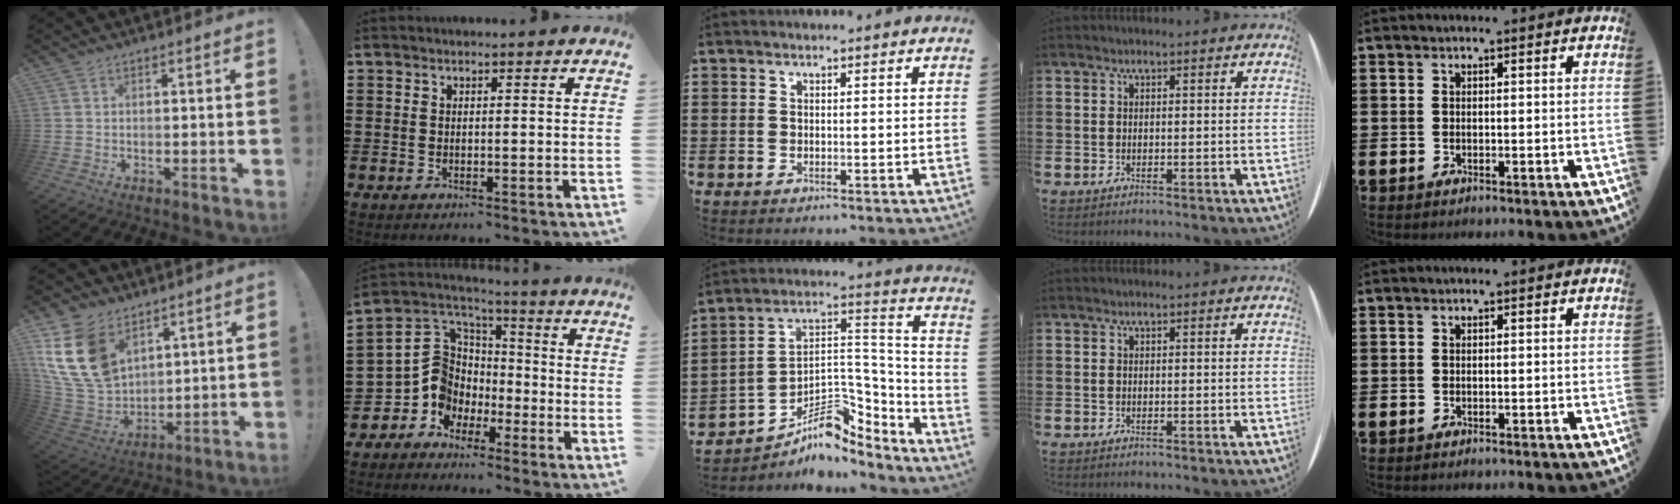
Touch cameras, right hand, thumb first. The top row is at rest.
{"thumb": {"total": 19.7, "force": [9.4, 13.7, 10.6], "torque": [-0.230, -0.051, 0.182]}, "index": {"total": 9.2, "force": [-2.4, 8.4, 3.0], "torque": [-0.114, 0.002, -0.049]}, "middle": {"total": 8.3, "force": [-5.5, 4.4, 4.5], "torque": [-0.085, -0.008, -0.104]}}